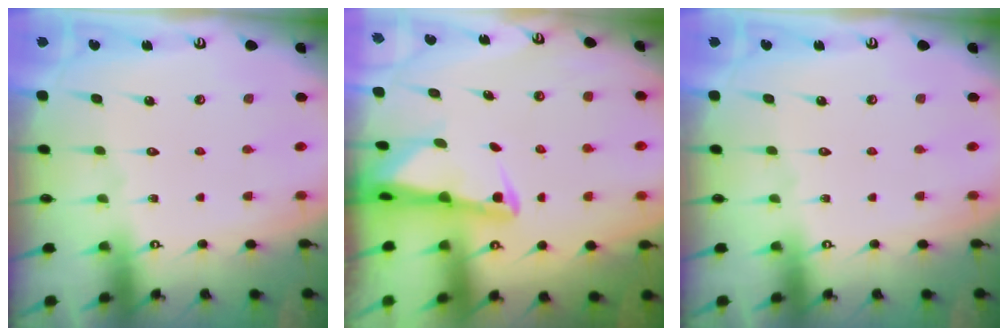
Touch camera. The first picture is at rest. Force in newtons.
{"total": 2.5, "press": 2.5, "slide": 0.5}
{"total": 0.0}